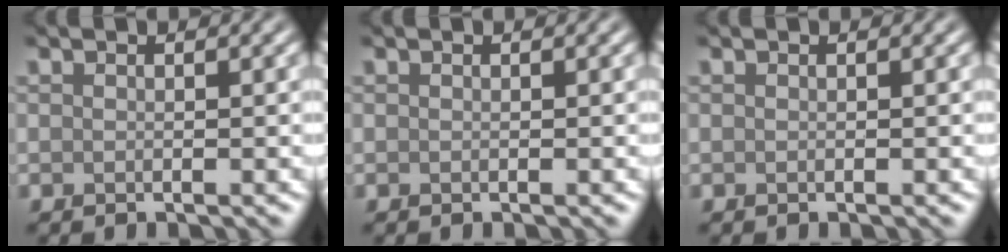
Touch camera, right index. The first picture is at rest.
{"total": 0.0}
{"total": 0.0}